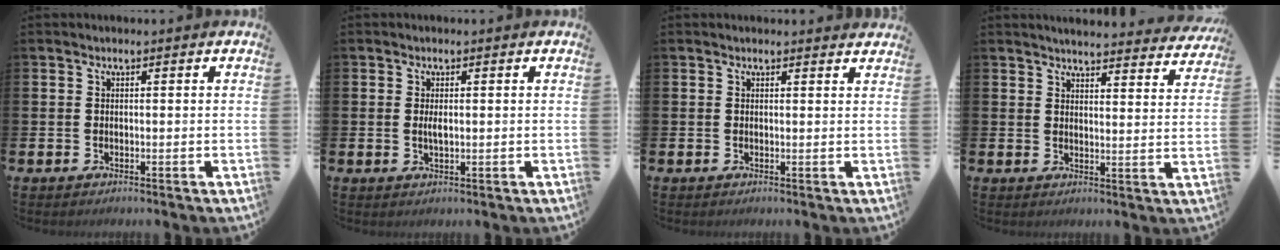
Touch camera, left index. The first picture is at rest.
{"total": 1.5, "force": [0.2, 0.5, 1.4], "torque": [-0.022, 0.001, 0.001]}
{"total": 0.8, "force": [0.8, 0.1, 0.1], "torque": [0.008, -0.003, 0.013]}
{"total": 4.2, "force": [4.1, 0.4, 0.6], "torque": [-0.014, -0.033, 0.070]}